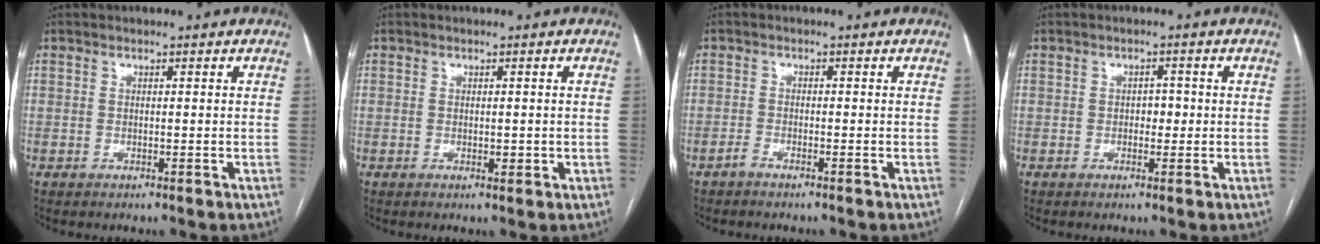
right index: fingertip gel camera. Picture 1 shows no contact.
{"total": 1.4, "force": [-0.1, 0.9, 1.1], "torque": [-0.014, 0.000, 0.002]}
{"total": 1.2, "force": [-1.0, 0.0, 0.6], "torque": [-0.013, 0.001, -0.021]}
{"total": 1.8, "force": [-0.2, 1.2, 1.3], "torque": [-0.014, 0.006, -0.003]}